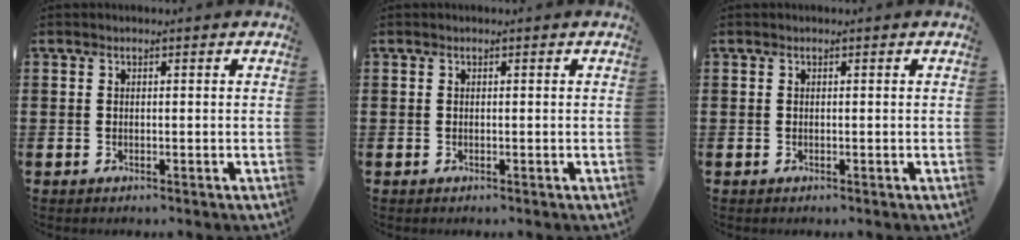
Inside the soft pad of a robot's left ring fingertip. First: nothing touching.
{"total": 0.0}
{"total": 0.0}